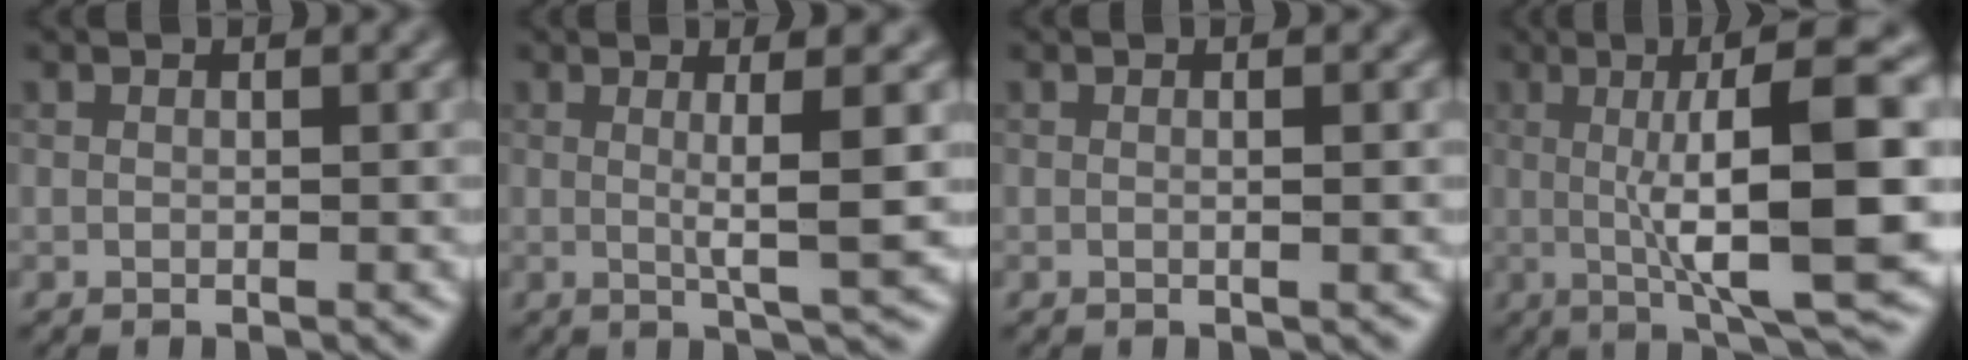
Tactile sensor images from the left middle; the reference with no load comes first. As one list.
[{"total": 4.8, "force": [0.3, 0.2, 4.8], "torque": [-0.081, 0.003, 0.017]}, {"total": 1.0, "force": [-0.1, 0.3, 1.0], "torque": [-0.011, 0.005, -0.009]}, {"total": 12.3, "force": [-0.5, 2.0, 12.2], "torque": [-0.172, 0.014, 0.008]}]